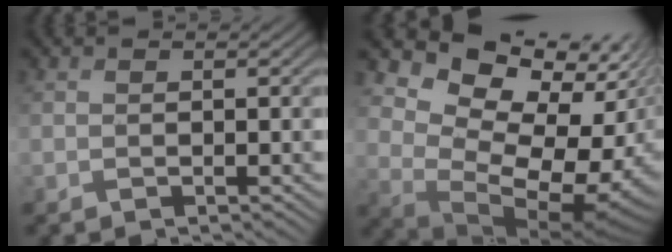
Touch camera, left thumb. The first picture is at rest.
{"total": 13.9, "force": [2.8, 9.6, 9.7], "torque": [-0.166, -0.015, 0.076]}